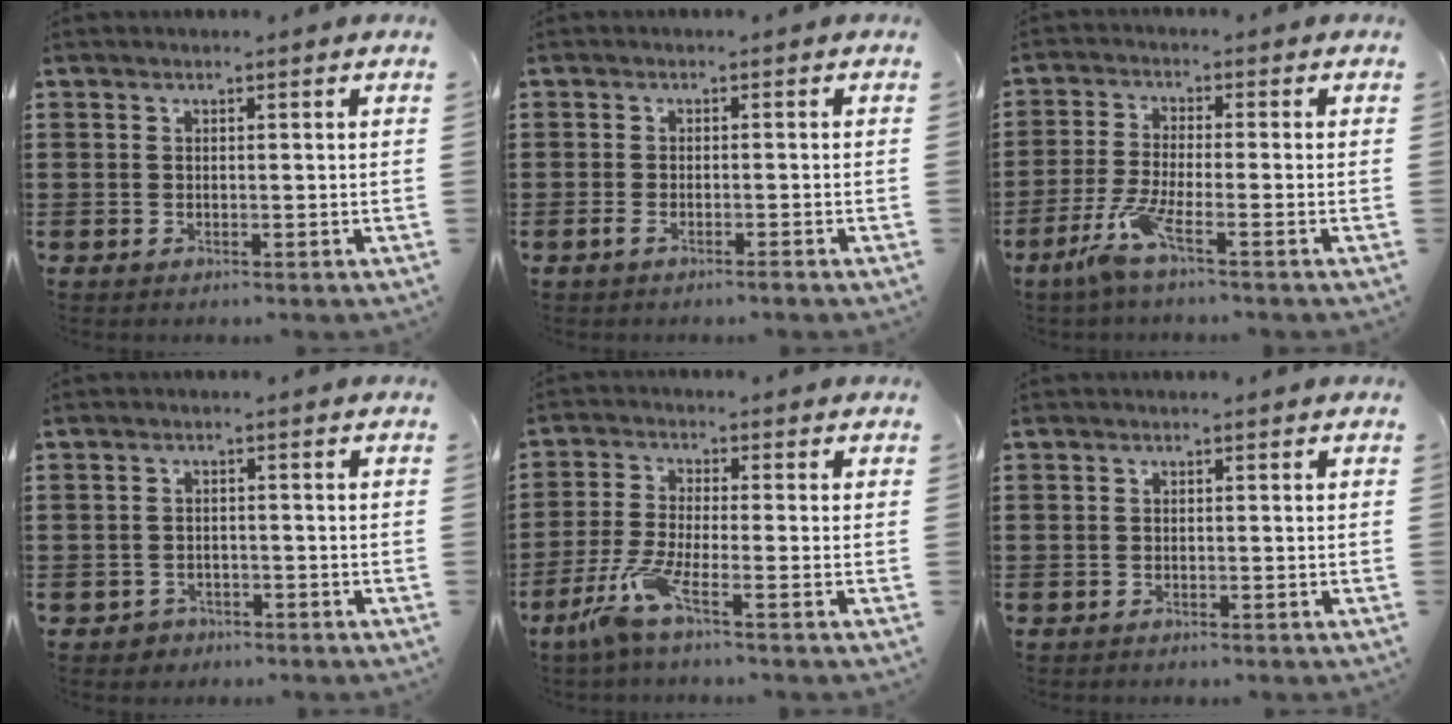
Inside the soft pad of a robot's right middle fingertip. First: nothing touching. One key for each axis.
{"total": 1.3, "fx": -0.9, "fy": 0.1, "fz": 0.9, "tx": -0.017, "ty": -0.002, "tz": -0.017}
{"total": 5.6, "fx": -3.3, "fy": 0.2, "fz": 4.5, "tx": -0.110, "ty": -0.017, "tz": -0.067}
{"total": 1.8, "fx": -1.6, "fy": 0.7, "fz": -0.1, "tx": -0.006, "ty": -0.001, "tz": -0.036}
{"total": 5.9, "fx": -3.7, "fy": 0.5, "fz": 4.6, "tx": -0.109, "ty": -0.017, "tz": -0.075}
{"total": 0.7, "fx": -0.6, "fy": 0.2, "fz": -0.1, "tx": 0.000, "ty": 0.000, "tz": -0.013}